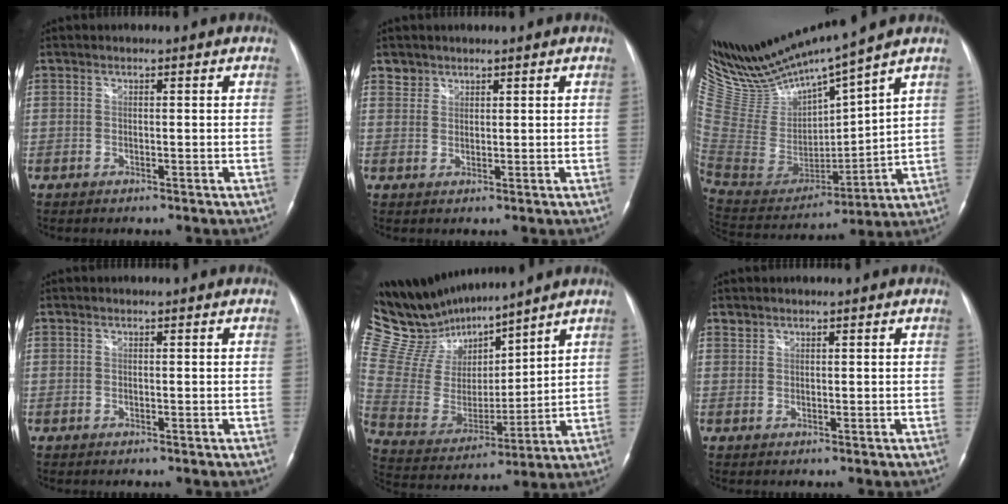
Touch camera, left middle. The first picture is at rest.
{"total": 1.9, "force": [1.4, 1.2, -0.3], "torque": [0.014, 0.007, 0.020]}
{"total": 16.7, "force": [15.3, -0.7, 6.6], "torque": [-0.145, -0.031, 0.312]}
{"total": 0.0}
{"total": 16.5, "force": [15.4, 3.2, 5.2], "torque": [-0.117, 0.003, 0.303]}
{"total": 0.8, "force": [0.7, 0.4, -0.1], "torque": [0.003, 0.005, 0.013]}